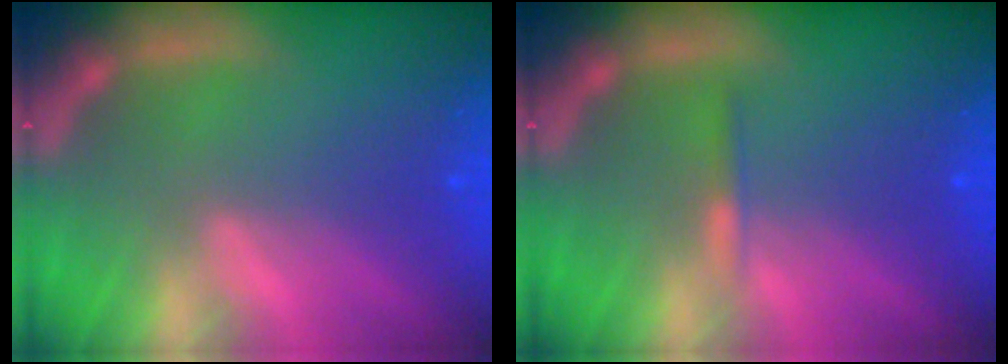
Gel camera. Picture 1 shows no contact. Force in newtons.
{"total": 0.9}